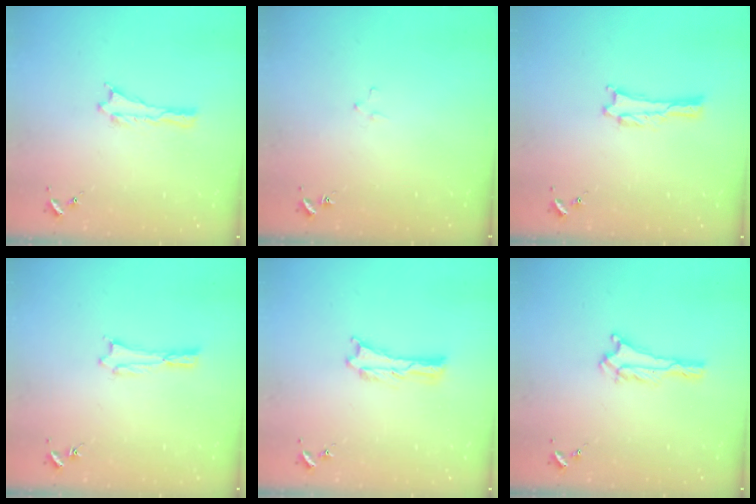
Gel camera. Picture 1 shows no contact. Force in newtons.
{"total": 1.9, "press": 1.9, "slide": 0.1}
{"total": 0.6, "press": 0.6, "slide": 0.1}
{"total": 0.0}
{"total": 0.0}
{"total": 0.6, "press": 0.6, "slide": 0.1}